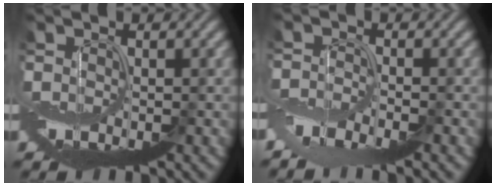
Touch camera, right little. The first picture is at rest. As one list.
[{"total": 3.3, "force": [-2.6, 1.0, 1.8], "torque": [-0.028, -0.005, -0.053]}]